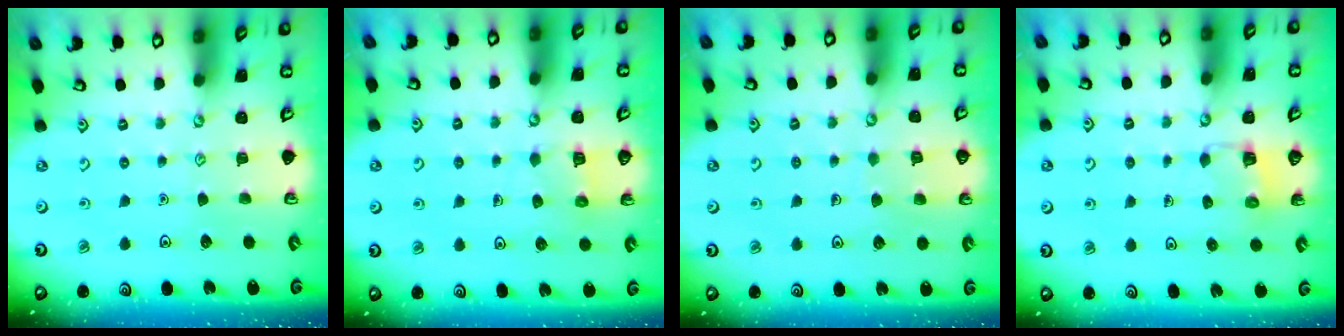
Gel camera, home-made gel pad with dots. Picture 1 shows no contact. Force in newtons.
{"total": 5.2, "press": 5.2, "slide": 0.5}
{"total": 6.1, "press": 6.1, "slide": 0.4}
{"total": 3.1, "press": 3.1, "slide": 0.2}